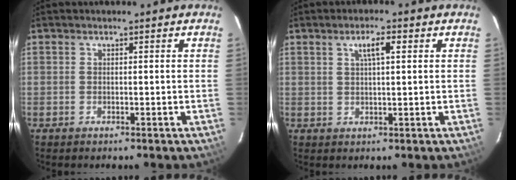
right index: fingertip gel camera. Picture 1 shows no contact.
{"total": 3.6, "force": [1.5, 0.8, 3.1], "torque": [-0.056, 0.007, 0.025]}